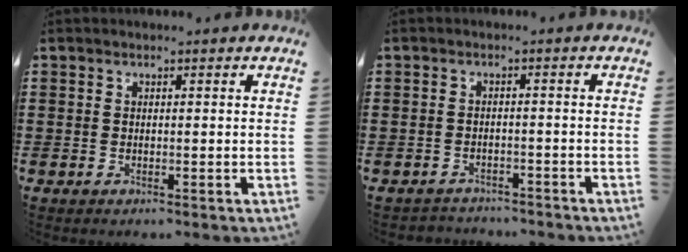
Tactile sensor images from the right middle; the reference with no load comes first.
{"total": 2.1, "force": [-2.0, 0.4, -0.2], "torque": [-0.005, 0.000, -0.045]}